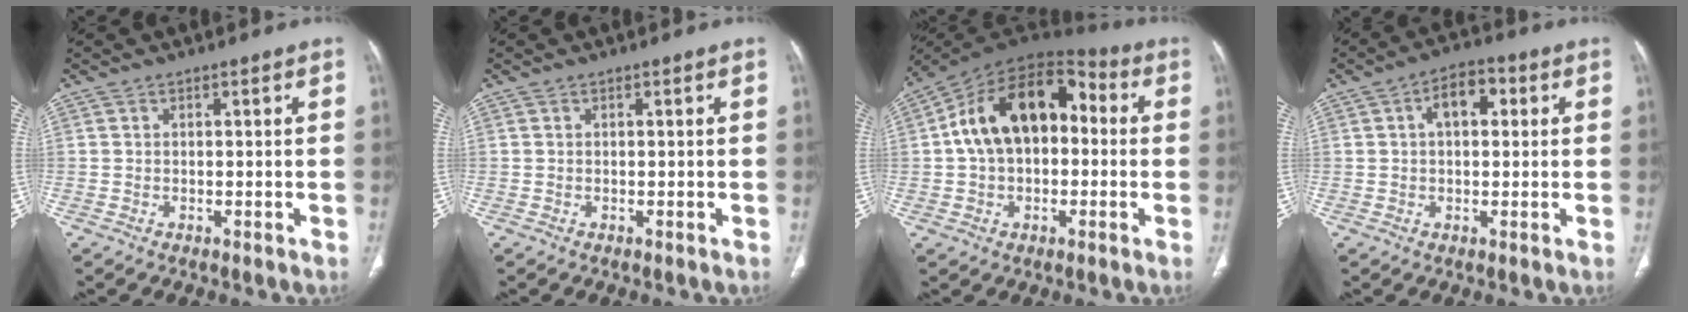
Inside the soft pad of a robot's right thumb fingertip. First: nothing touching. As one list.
[{"total": 0.0}, {"total": 18.0, "force": [1.5, 11.6, 13.7], "torque": [-0.205, 0.048, 0.016]}, {"total": 6.7, "force": [1.7, 3.9, 5.3], "torque": [-0.072, 0.016, 0.020]}]